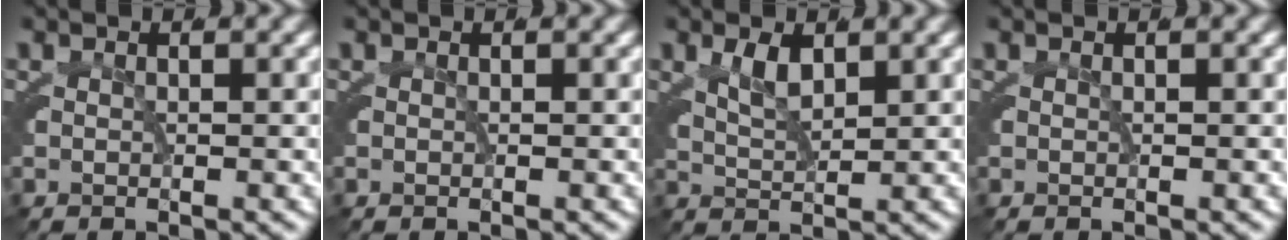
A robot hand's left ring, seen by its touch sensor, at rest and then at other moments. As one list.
[{"total": 0.0}, {"total": 1.5, "force": [0.5, 0.5, 1.3], "torque": [-0.024, -0.006, 0.014]}, {"total": 0.0}]